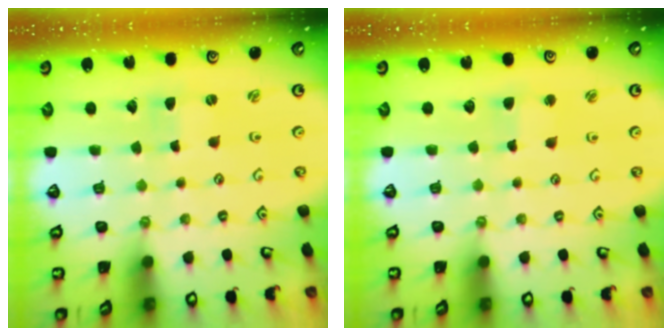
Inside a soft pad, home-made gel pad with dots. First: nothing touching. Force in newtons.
{"total": 1.9, "press": 1.9, "slide": 0.3}